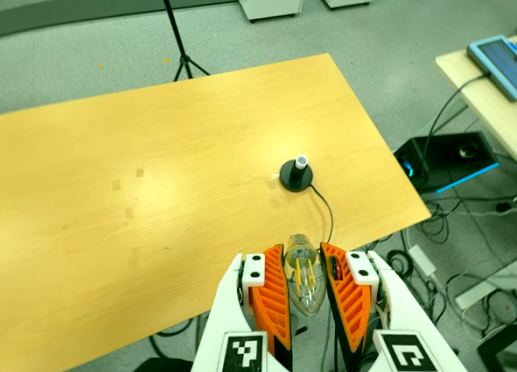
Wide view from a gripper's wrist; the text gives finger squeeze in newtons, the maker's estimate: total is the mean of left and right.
{"total": 18.6, "left": 19.4, "right": 17.8}